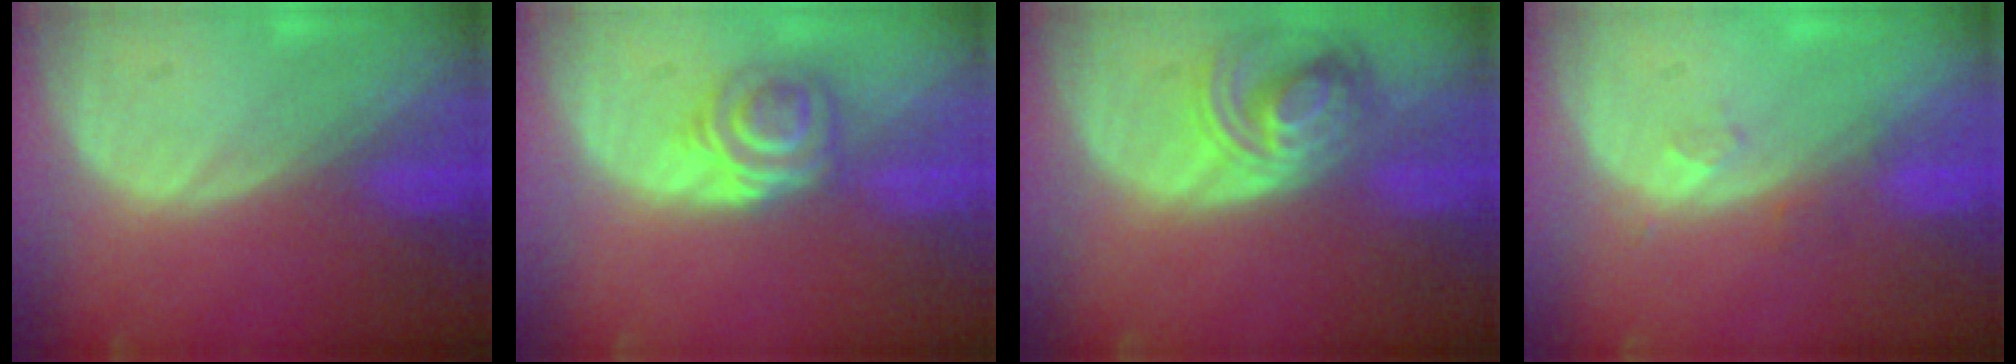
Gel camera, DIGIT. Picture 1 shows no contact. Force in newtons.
{"total": 6.1, "press": 5.2, "slide": 3.2}
{"total": 7.4, "press": 6.7, "slide": 3.2}
{"total": 1.9, "press": 1.6, "slide": 1.0}